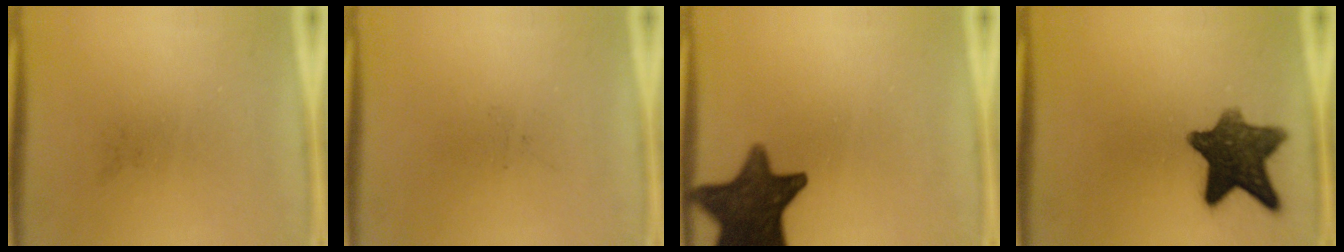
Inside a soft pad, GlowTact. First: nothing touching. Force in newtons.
{"total": 0.0}
{"total": 14.8}
{"total": 11.3}